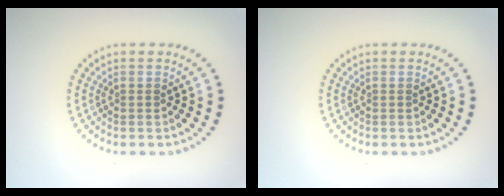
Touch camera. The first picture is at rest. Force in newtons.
{"total": 0.0}